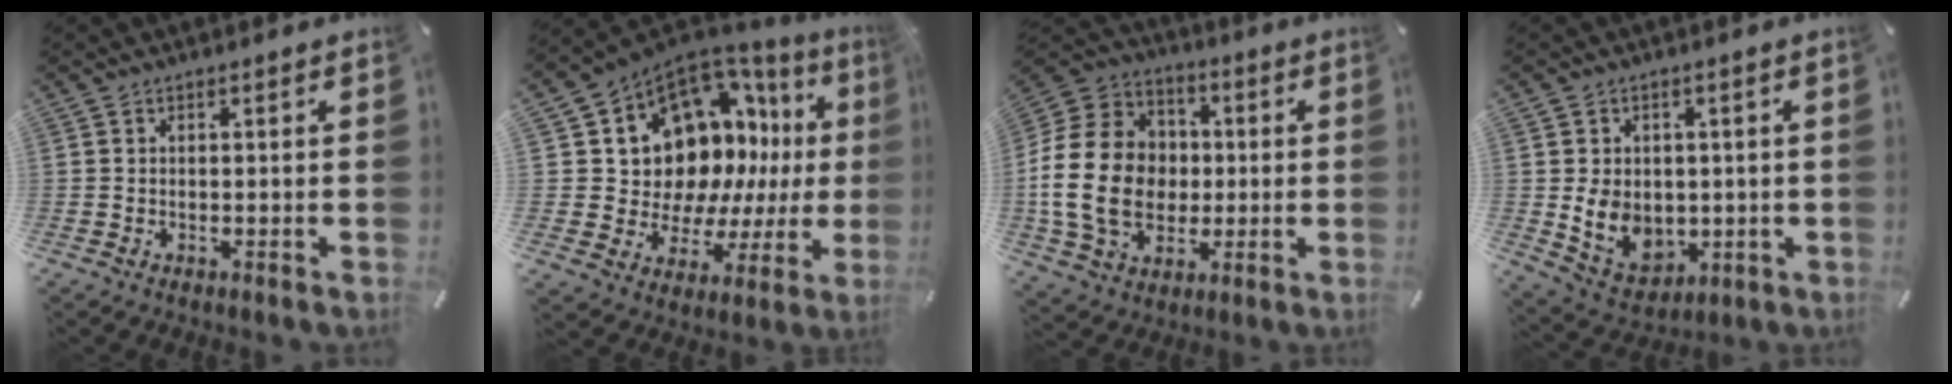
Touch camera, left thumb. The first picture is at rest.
{"total": 15.1, "force": [6.2, 11.8, 7.2], "torque": [-0.106, -0.084, 0.132]}
{"total": 20.2, "force": [-1.7, 16.4, 11.7], "torque": [-0.254, 0.019, -0.030]}
{"total": 9.3, "force": [0.0, 8.1, 4.6], "torque": [-0.091, -0.001, 0.007]}